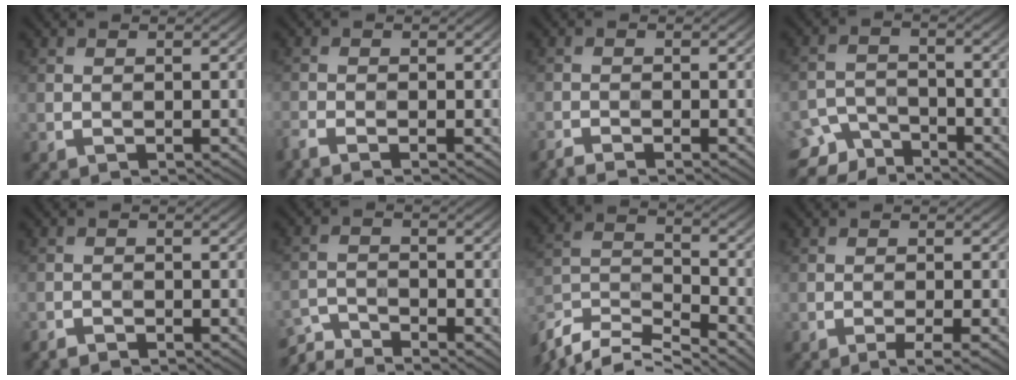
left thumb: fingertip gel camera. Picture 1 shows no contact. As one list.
[{"total": 2.1, "force": [-1.7, 0.2, 1.2], "torque": [-0.029, -0.009, -0.044]}, {"total": 1.7, "force": [-1.6, 0.1, 0.6], "torque": [-0.010, -0.004, -0.036]}, {"total": 5.7, "force": [-4.8, 2.7, 1.8], "torque": [-0.034, -0.009, -0.098]}, {"total": 1.1, "force": [-1.1, 0.2, 0.3], "torque": [-0.004, -0.002, -0.024]}, {"total": 3.9, "force": [-3.6, 0.6, 1.3], "torque": [-0.030, -0.006, -0.080]}, {"total": 9.3, "force": [-7.6, 2.7, 4.6], "torque": [-0.101, -0.013, -0.158]}, {"total": 2.0, "force": [-1.1, 0.1, 1.7], "torque": [-0.026, 0.004, -0.023]}]